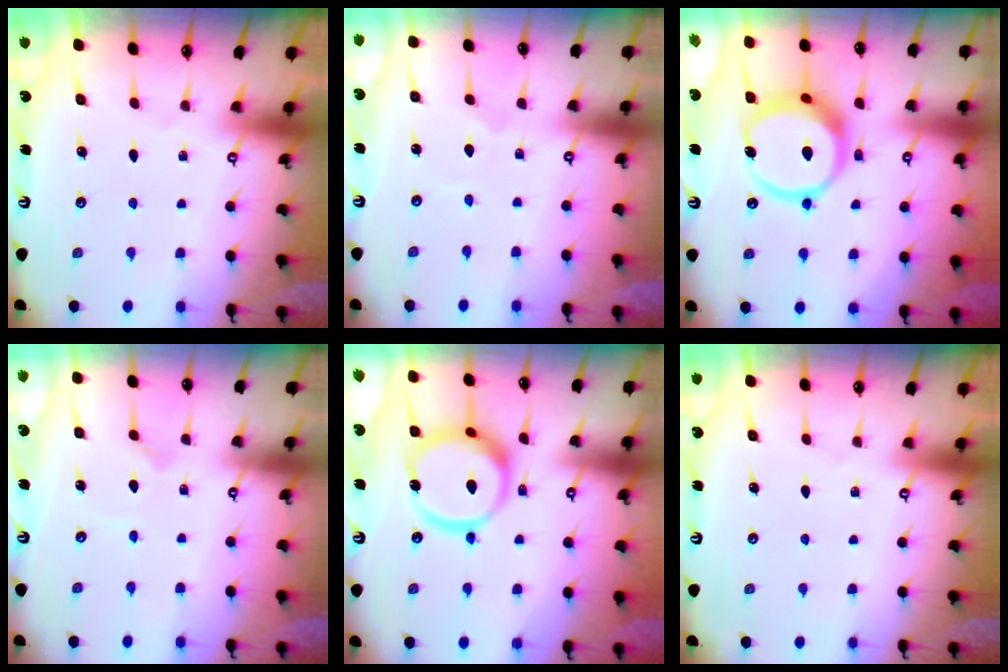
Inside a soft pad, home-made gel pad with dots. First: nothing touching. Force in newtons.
{"total": 0.8, "press": 0.7, "slide": 0.2}
{"total": 14.0, "press": 13.9, "slide": 1.9}
{"total": 1.3, "press": 1.3, "slide": 0.2}
{"total": 16.1, "press": 16.0, "slide": 1.9}
{"total": 0.0}